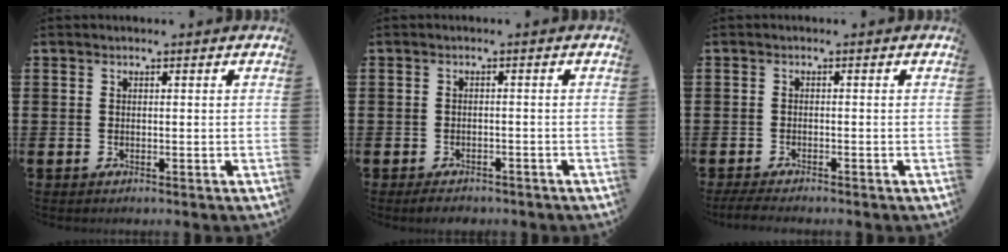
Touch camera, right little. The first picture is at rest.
{"total": 1.4, "force": [-1.3, 0.4, 0.4], "torque": [-0.012, 0.003, -0.028]}
{"total": 1.5, "force": [-1.4, 0.1, 0.6], "torque": [-0.012, 0.003, -0.028]}